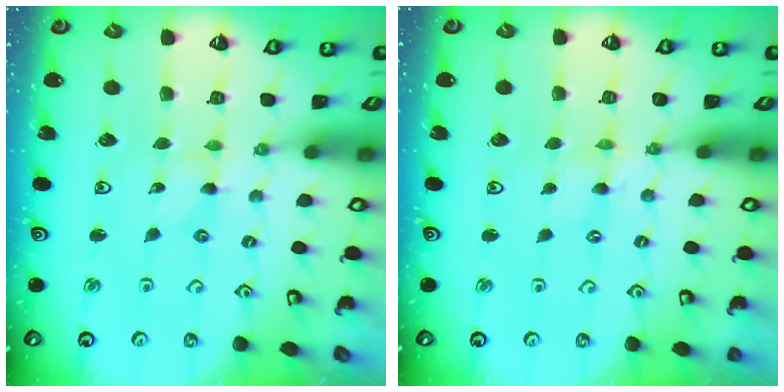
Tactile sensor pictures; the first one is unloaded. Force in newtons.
{"total": 0.0}